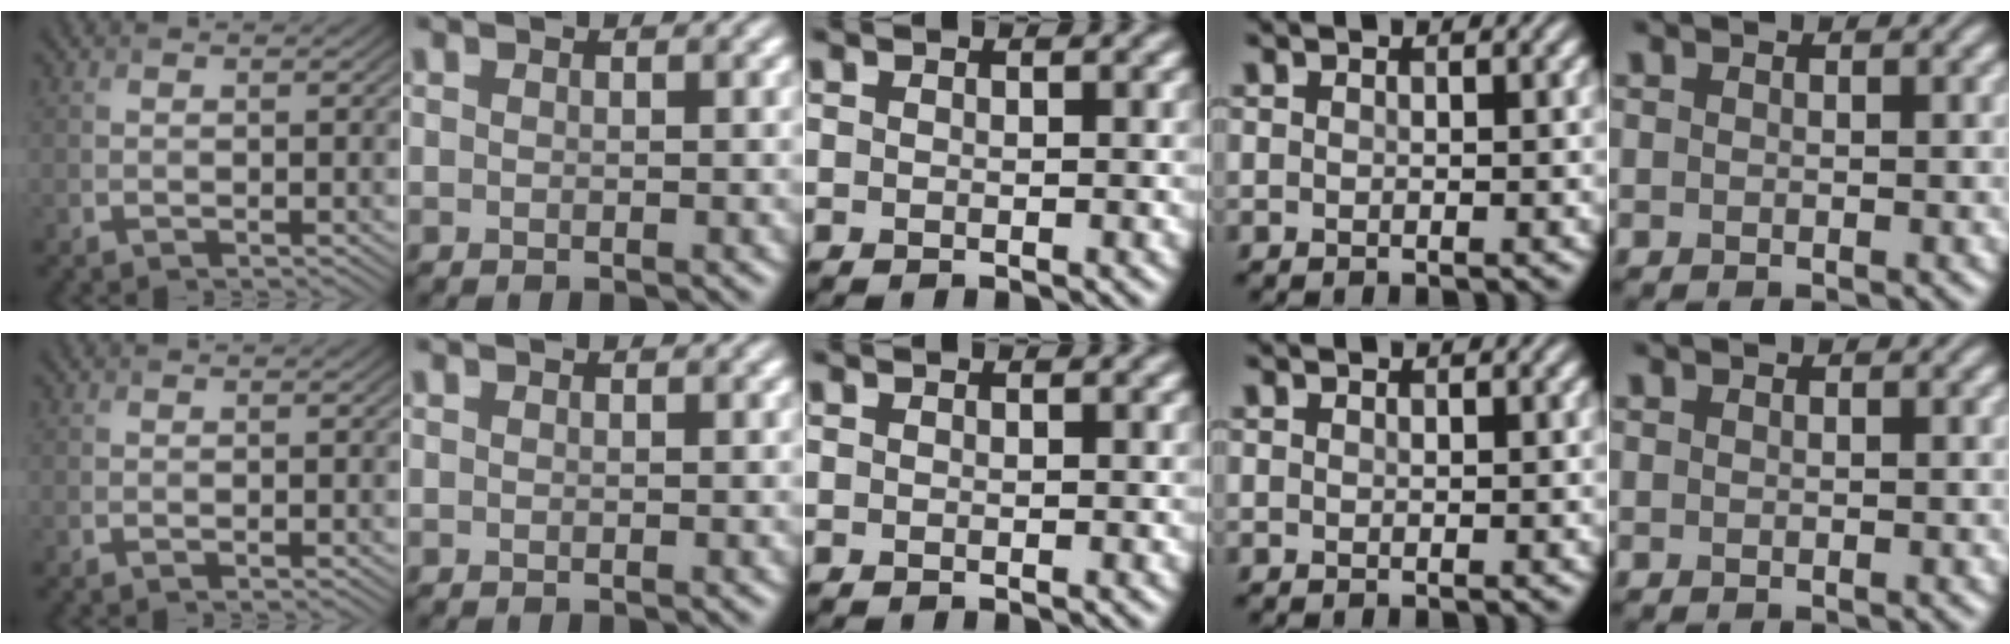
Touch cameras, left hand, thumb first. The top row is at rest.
{}